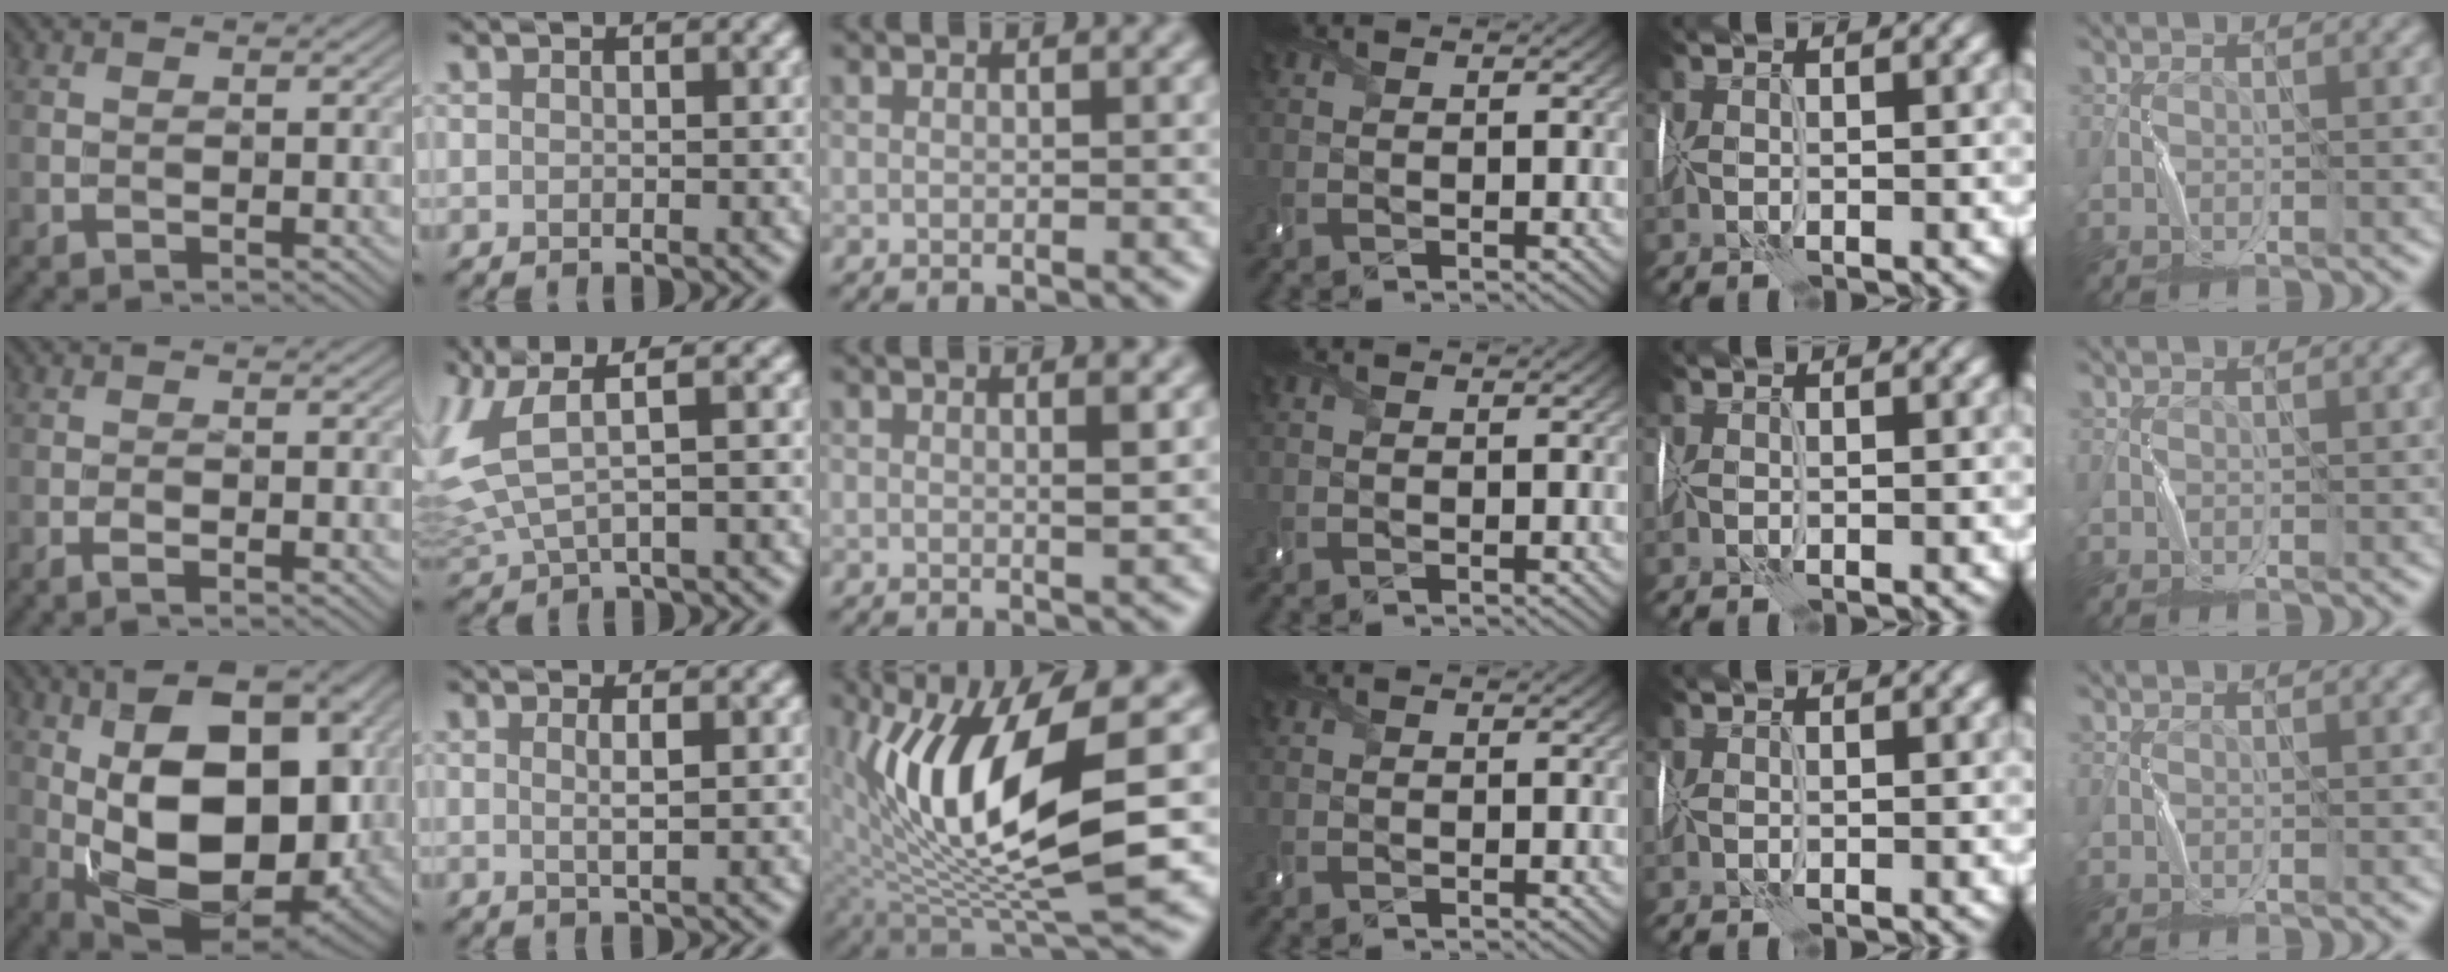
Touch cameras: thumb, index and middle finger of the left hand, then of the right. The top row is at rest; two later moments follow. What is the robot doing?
{"motion": "wrap", "object": "sponge"}